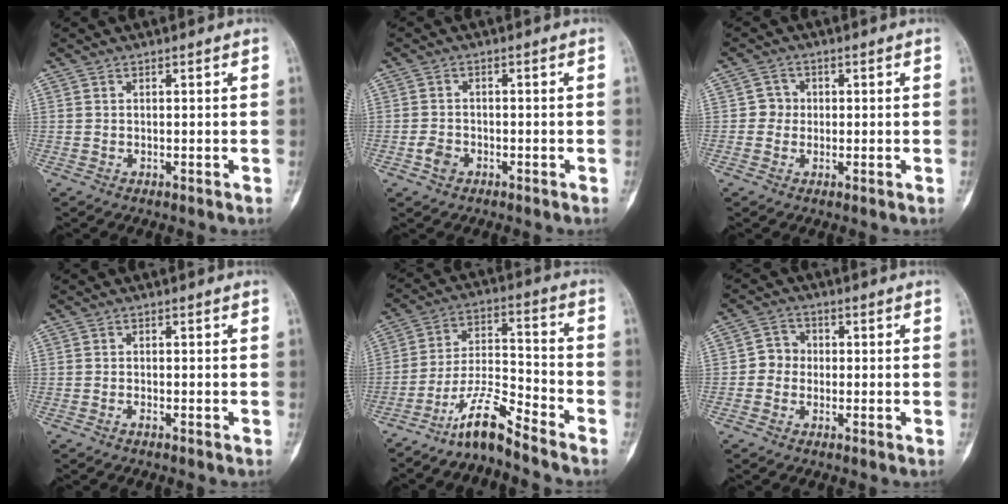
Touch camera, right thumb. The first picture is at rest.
{"total": 2.6, "force": [-1.2, 1.9, 1.2], "torque": [-0.019, 0.009, -0.022]}
{"total": 2.7, "force": [-0.1, 2.6, 0.6], "torque": [0.012, 0.009, -0.008]}
{"total": 0.6, "force": [-0.4, 0.2, 0.3], "torque": [-0.006, 0.003, -0.009]}
{"total": 9.3, "force": [-7.9, 0.7, 4.9], "torque": [-0.098, 0.074, -0.151]}
{"total": 3.8, "force": [-0.5, 3.4, 1.4], "torque": [-0.001, 0.010, -0.021]}